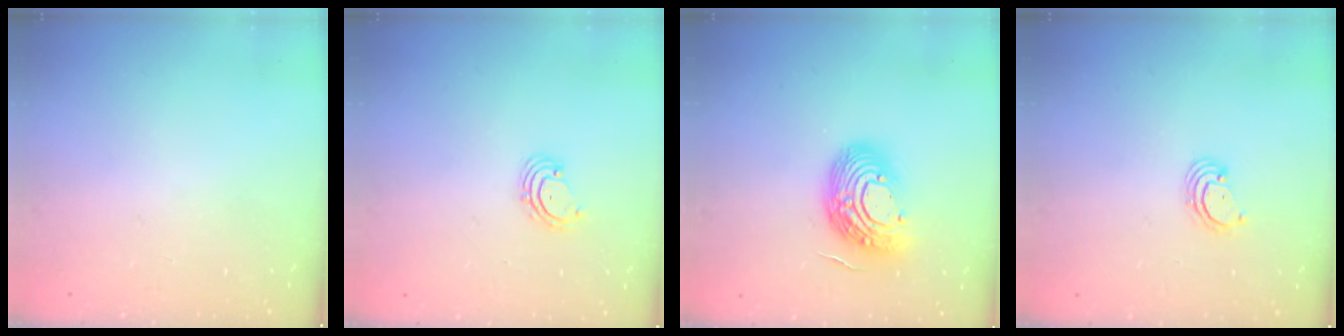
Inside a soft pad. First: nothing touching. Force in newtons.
{"total": 2.5, "press": 2.4, "slide": 0.4}
{"total": 14.4, "press": 14.3, "slide": 1.4}
{"total": 2.6, "press": 2.6, "slide": 0.3}